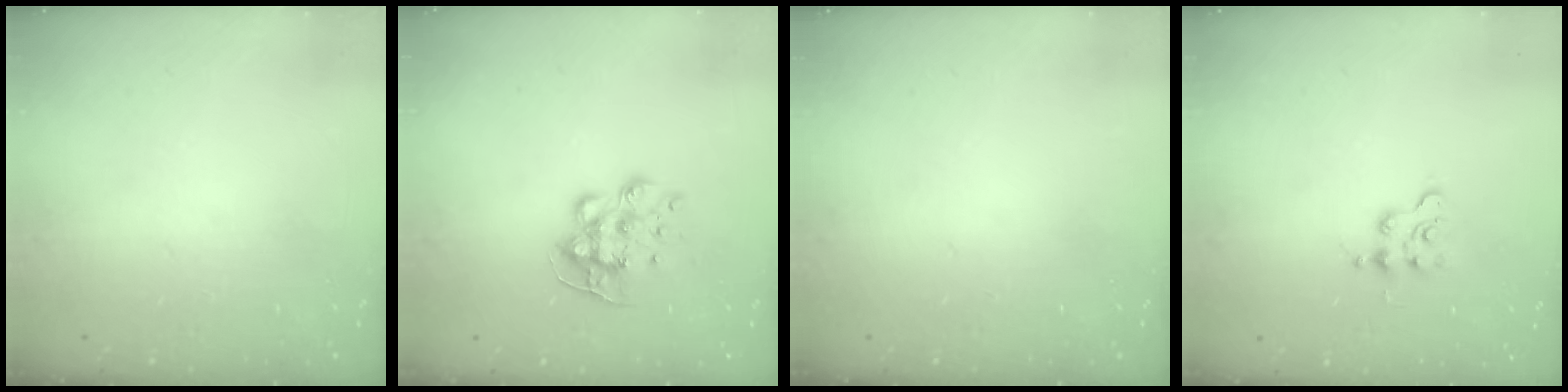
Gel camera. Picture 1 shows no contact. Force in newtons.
{"total": 9.3, "press": 9.3, "slide": 0.4}
{"total": 0.0}
{"total": 2.7, "press": 2.7, "slide": 0.3}